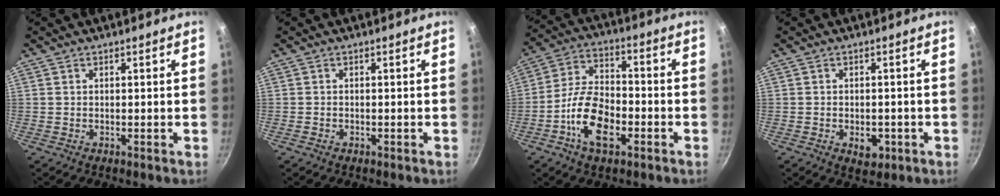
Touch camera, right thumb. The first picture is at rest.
{"total": 0.8, "force": [-0.5, 0.5, 0.3], "torque": [-0.008, 0.004, -0.008]}
{"total": 13.1, "force": [-4.9, 7.0, 10.0], "torque": [-0.176, 0.035, -0.099]}
{"total": 4.3, "force": [-1.4, 2.7, 3.0], "torque": [-0.027, 0.006, -0.013]}